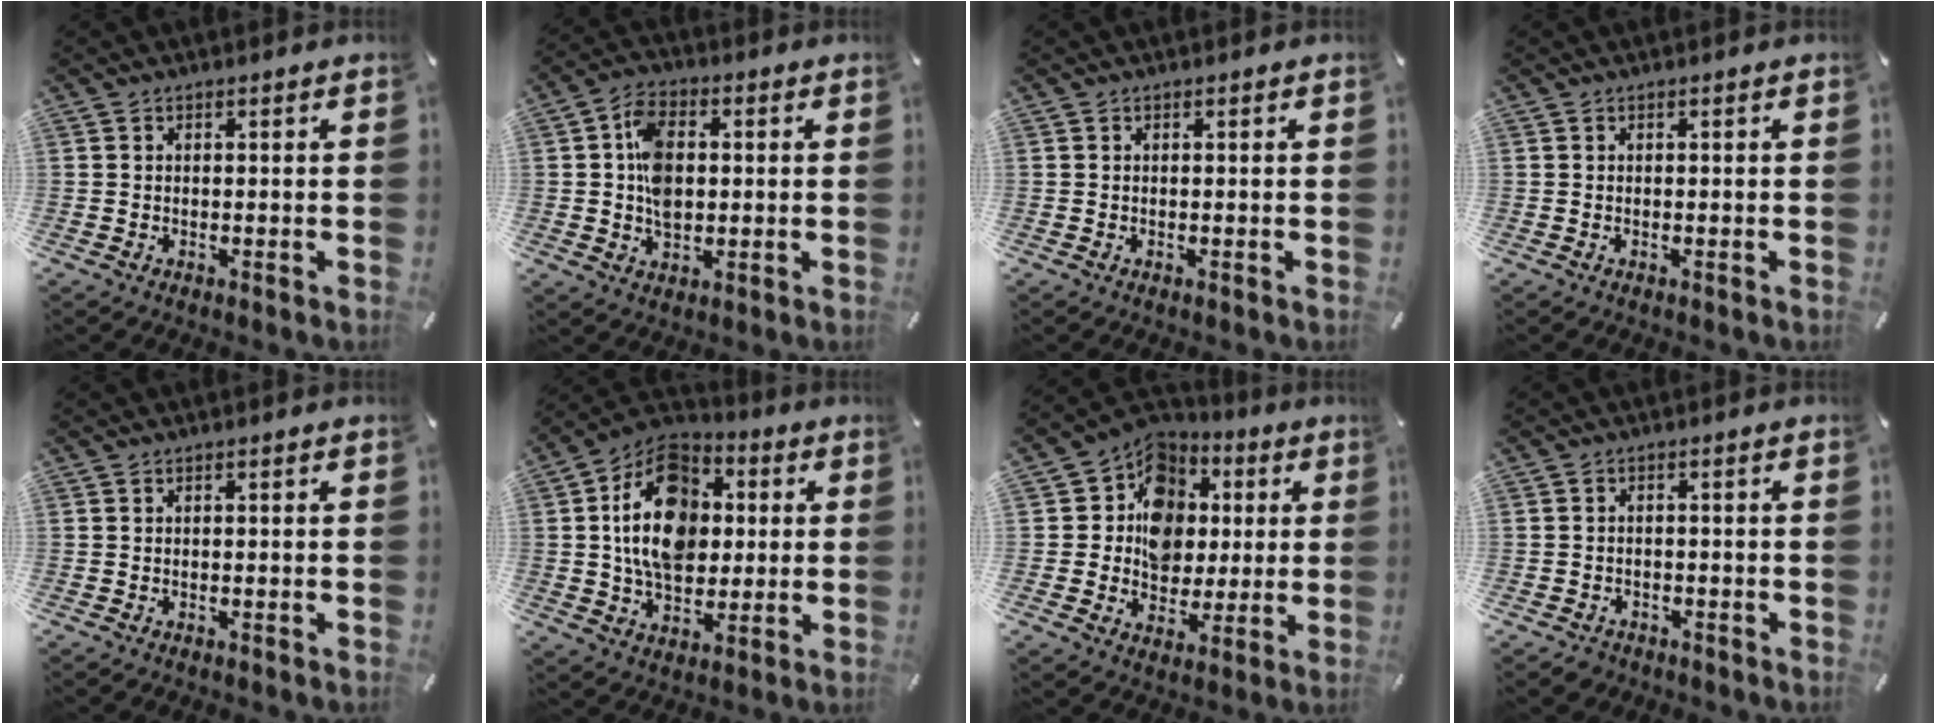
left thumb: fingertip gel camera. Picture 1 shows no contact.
{"total": 8.9, "force": [0.7, 6.2, 6.4], "torque": [-0.128, 0.005, 0.010]}
{"total": 0.0}
{"total": 0.0}
{"total": 0.0}
{"total": 16.5, "force": [1.9, 12.5, 10.6], "torque": [-0.196, 0.005, 0.032]}
{"total": 12.6, "force": [1.3, 11.5, 4.9], "torque": [-0.072, -0.009, 0.028]}
{"total": 2.2, "force": [-1.5, 1.6, 0.4], "torque": [-0.005, 0.011, -0.033]}